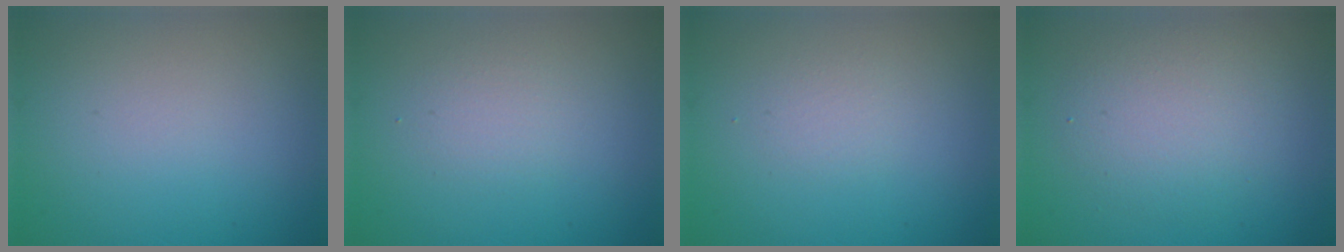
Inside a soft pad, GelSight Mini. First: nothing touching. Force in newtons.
{"total": 1.5, "press": 1.5, "slide": 0.1}
{"total": 1.1, "press": 1.1, "slide": 0.1}
{"total": 3.7, "press": 3.7, "slide": 0.2}